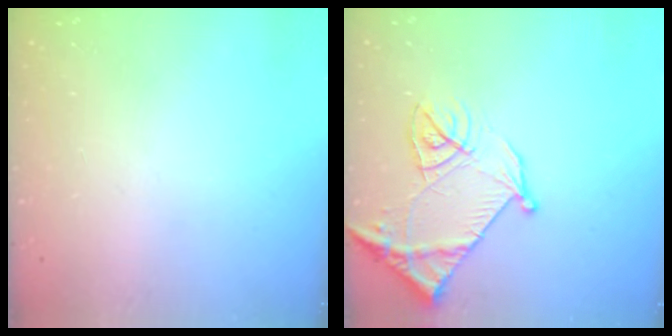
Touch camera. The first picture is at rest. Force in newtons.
{"total": 14.4, "press": 14.3, "slide": 1.6}